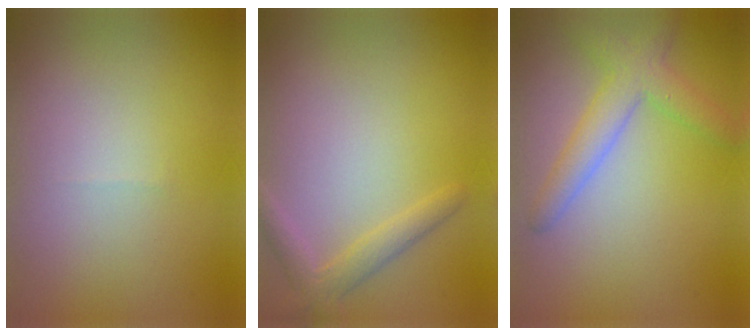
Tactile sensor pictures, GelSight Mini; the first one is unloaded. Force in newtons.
{"total": 2.3, "press": 2.3, "slide": 0.1}
{"total": 3.9, "press": 3.9, "slide": 0.2}